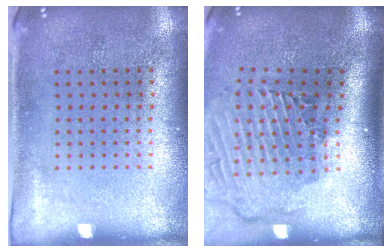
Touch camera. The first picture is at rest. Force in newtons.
{"total": 2.9, "press": 2.0, "slide": 2.1}